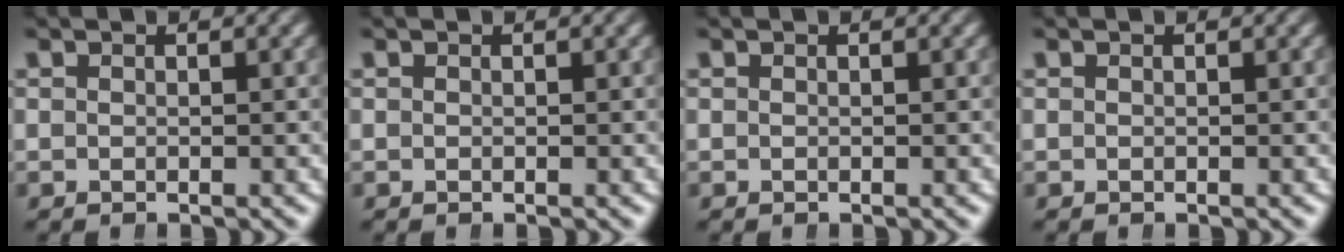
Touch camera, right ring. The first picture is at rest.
{"total": 0.0}
{"total": 0.0}
{"total": 0.0}